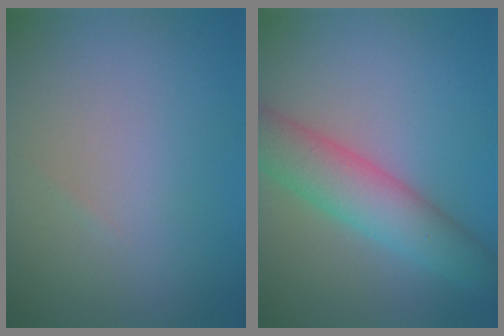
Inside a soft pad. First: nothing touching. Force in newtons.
{"total": 5.9, "press": 5.9, "slide": 0.3}